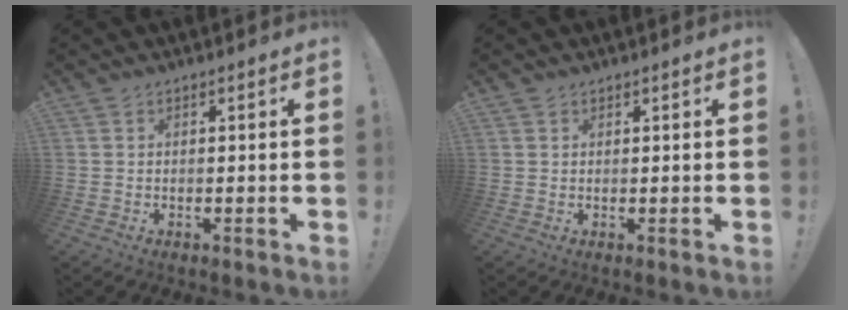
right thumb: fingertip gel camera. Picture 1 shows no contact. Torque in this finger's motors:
{"motor_torque": [-0.05, -0.17, -0.14, 0.07, 0.02]}